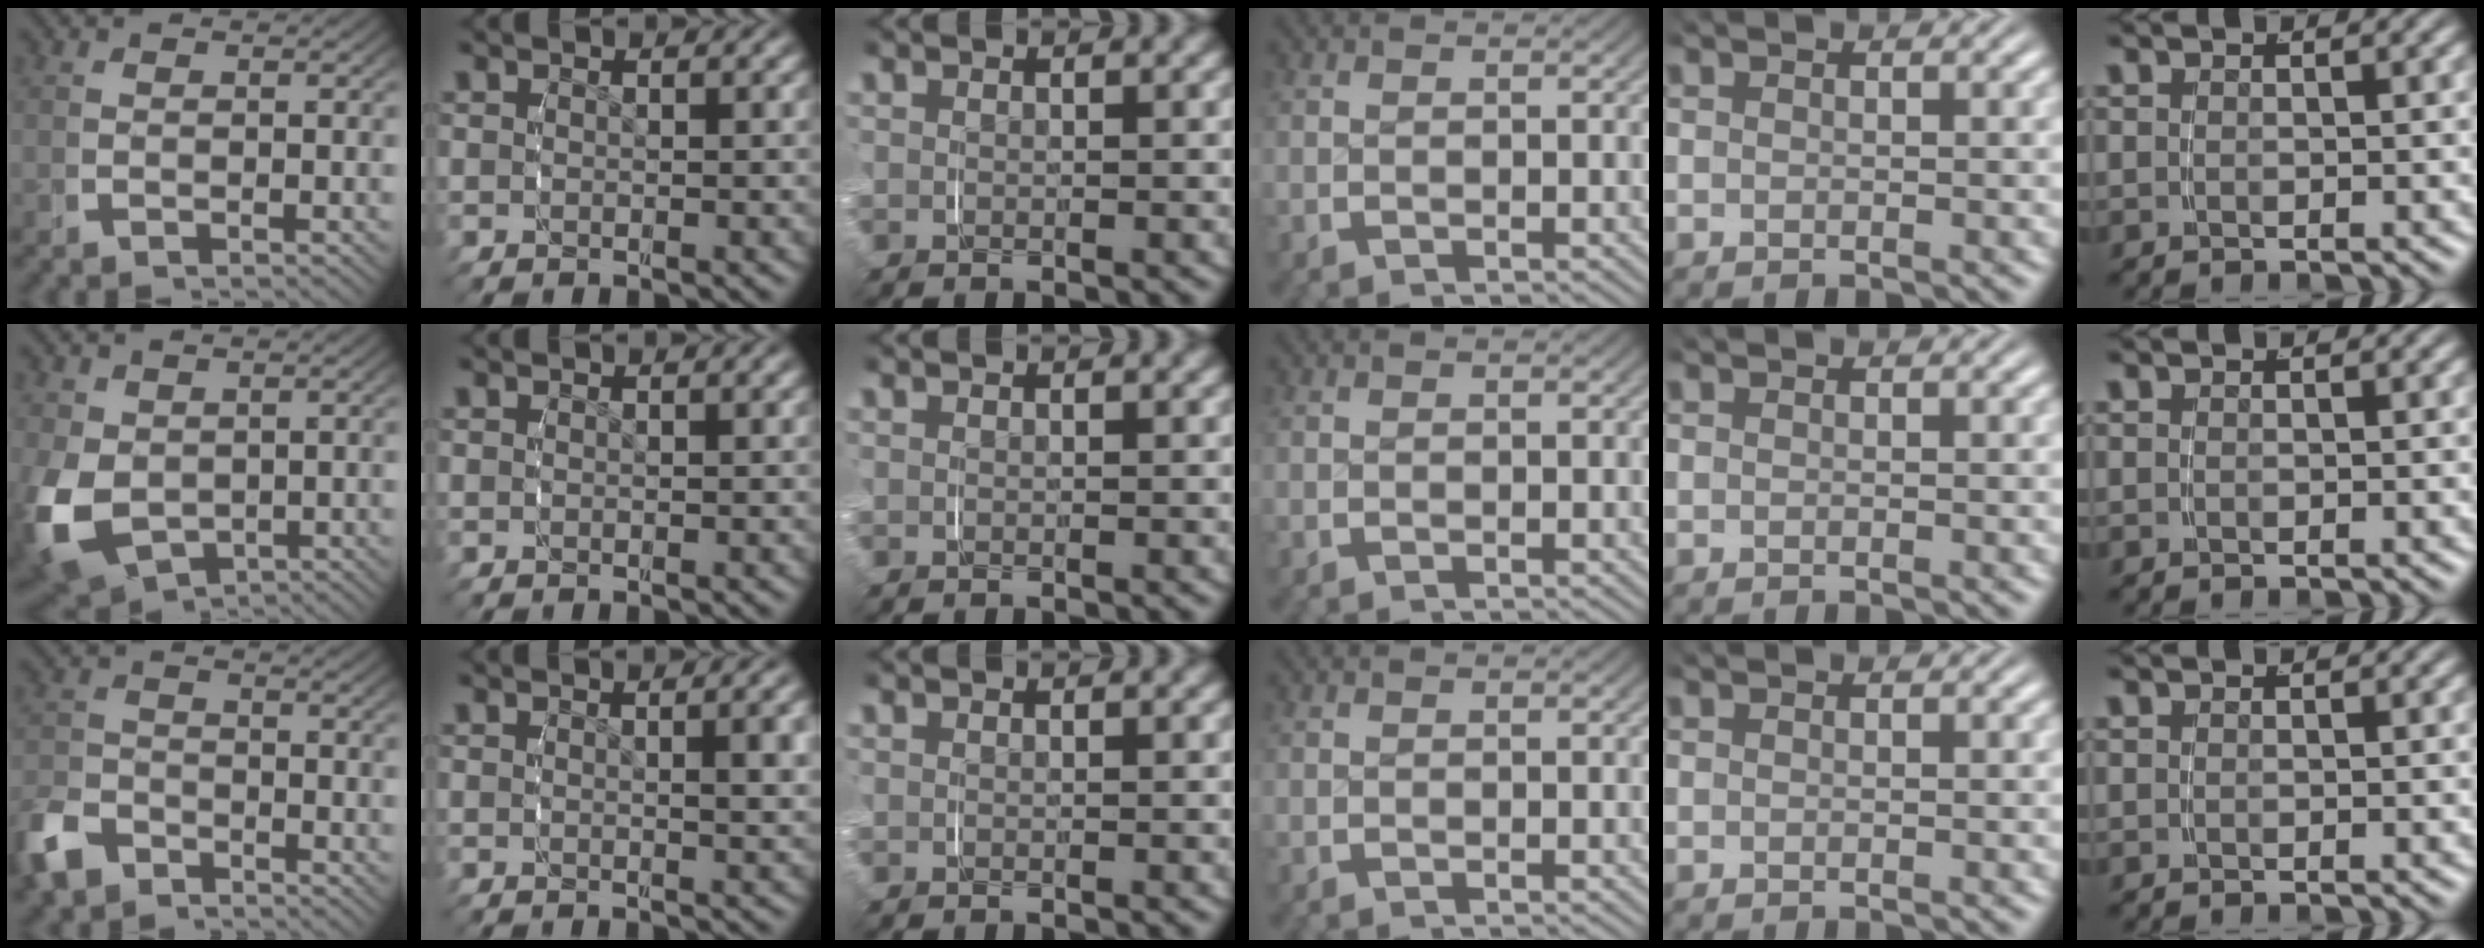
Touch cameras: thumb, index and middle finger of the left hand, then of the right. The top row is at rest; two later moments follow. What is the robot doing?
{"motion": "grasp_and_lifting", "object": "lipstick"}